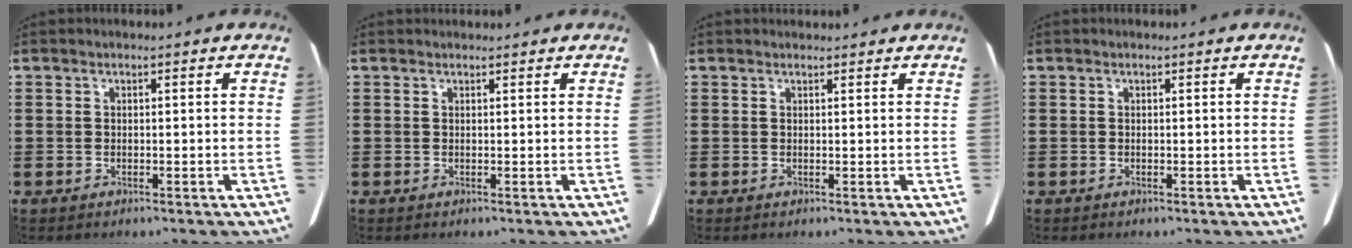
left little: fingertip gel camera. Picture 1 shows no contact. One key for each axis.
{"total": 0.5, "fx": 0.5, "fy": 0.1, "fz": 0.0, "tx": 0.006, "ty": -0.002, "tz": 0.008}
{"total": 0.8, "fx": 0.8, "fy": 0.2, "fz": 0.2, "tx": 0.003, "ty": -0.001, "tz": 0.012}
{"total": 0.0}